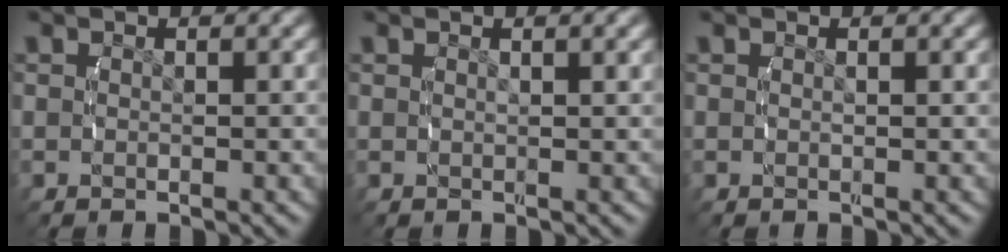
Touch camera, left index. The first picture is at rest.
{"total": 0.9, "force": [0.5, -0.5, 0.6], "torque": [-0.007, 0.002, 0.013]}
{"total": 0.0}